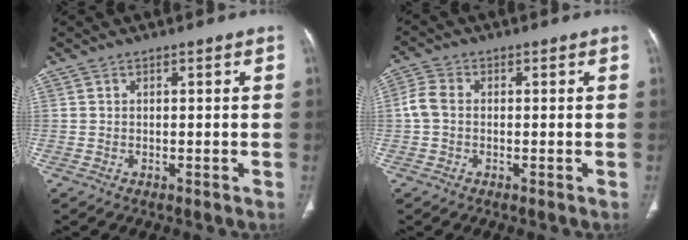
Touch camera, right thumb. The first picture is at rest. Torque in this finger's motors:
{"motor_torque": [-0.15, 0.15, 0.20, -0.19, 0.15]}